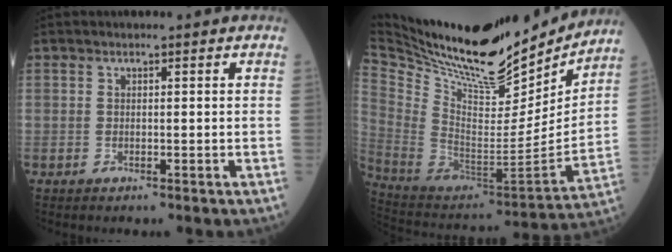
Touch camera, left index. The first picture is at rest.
{"total": 31.2, "force": [26.6, 8.1, 14.1], "torque": [-0.273, -0.037, 0.414]}